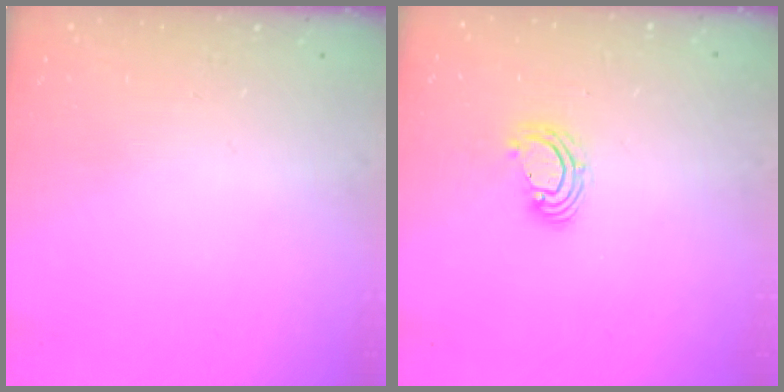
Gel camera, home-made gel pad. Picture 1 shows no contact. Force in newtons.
{"total": 5.1, "press": 5.1, "slide": 0.3}